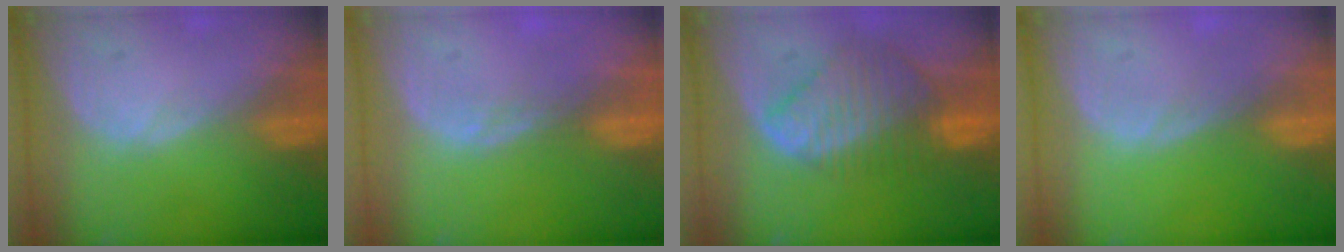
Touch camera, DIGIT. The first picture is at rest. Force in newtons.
{"total": 1.0, "press": 0.8, "slide": 0.7}
{"total": 8.6, "press": 7.5, "slide": 4.1}
{"total": 0.0}